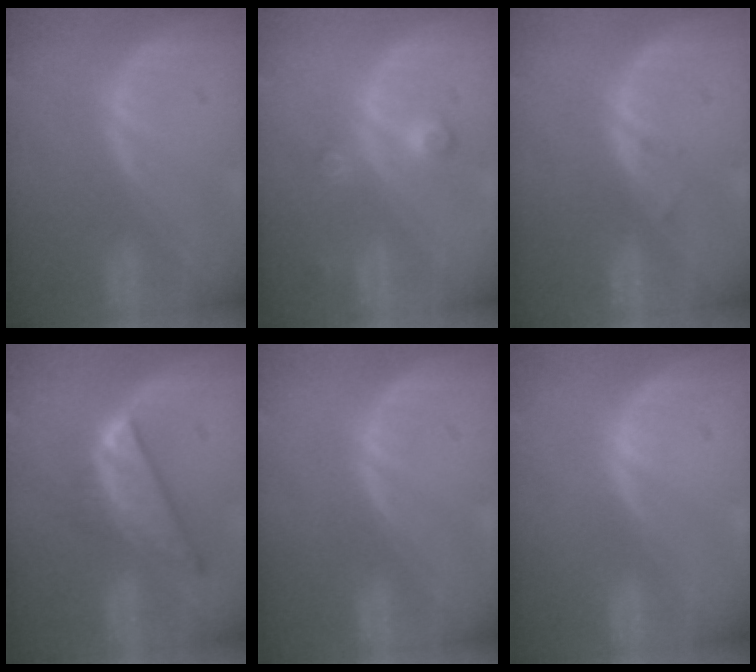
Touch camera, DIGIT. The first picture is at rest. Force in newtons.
{"total": 3.7, "press": 3.5, "slide": 1.2}
{"total": 0.8, "press": 0.8, "slide": 0.2}
{"total": 8.4, "press": 7.2, "slide": 4.3}
{"total": 0.0}
{"total": 0.0}